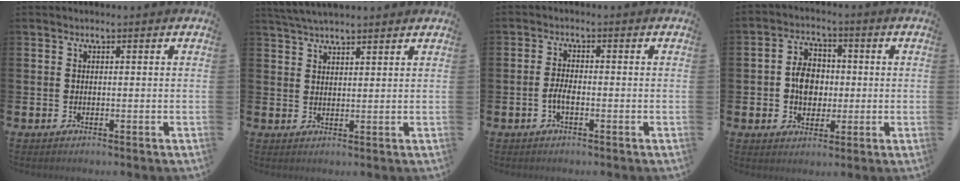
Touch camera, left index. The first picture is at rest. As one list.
[{"total": 3.7, "force": [3.5, 0.5, 1.0], "torque": [-0.025, -0.008, 0.064]}, {"total": 2.2, "force": [-0.9, 0.8, 1.8], "torque": [-0.028, 0.000, -0.019]}, {"total": 5.6, "force": [0.1, 4.5, 3.3], "torque": [-0.053, 0.008, -0.005]}]